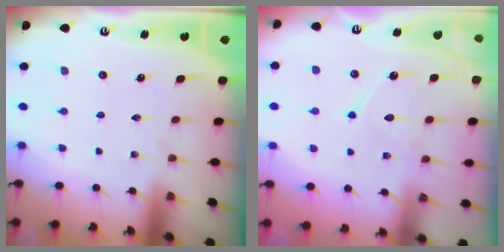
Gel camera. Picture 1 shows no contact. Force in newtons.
{"total": 10.0, "press": 10.0, "slide": 0.9}